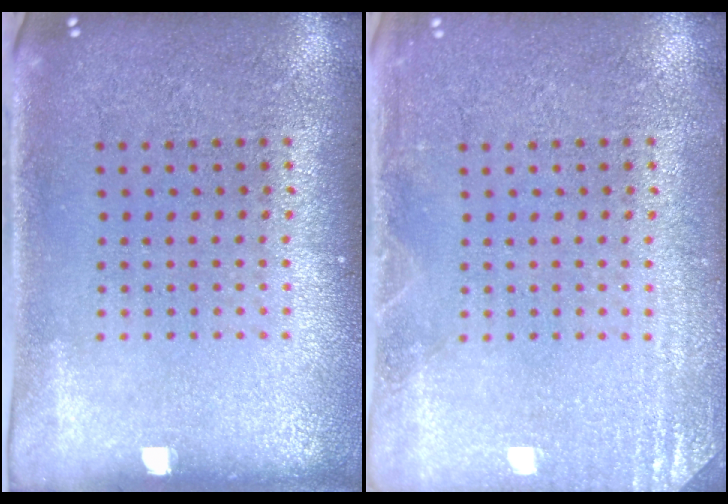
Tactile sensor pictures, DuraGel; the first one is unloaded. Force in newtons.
{"total": 2.2, "press": 2.1, "slide": 0.3}